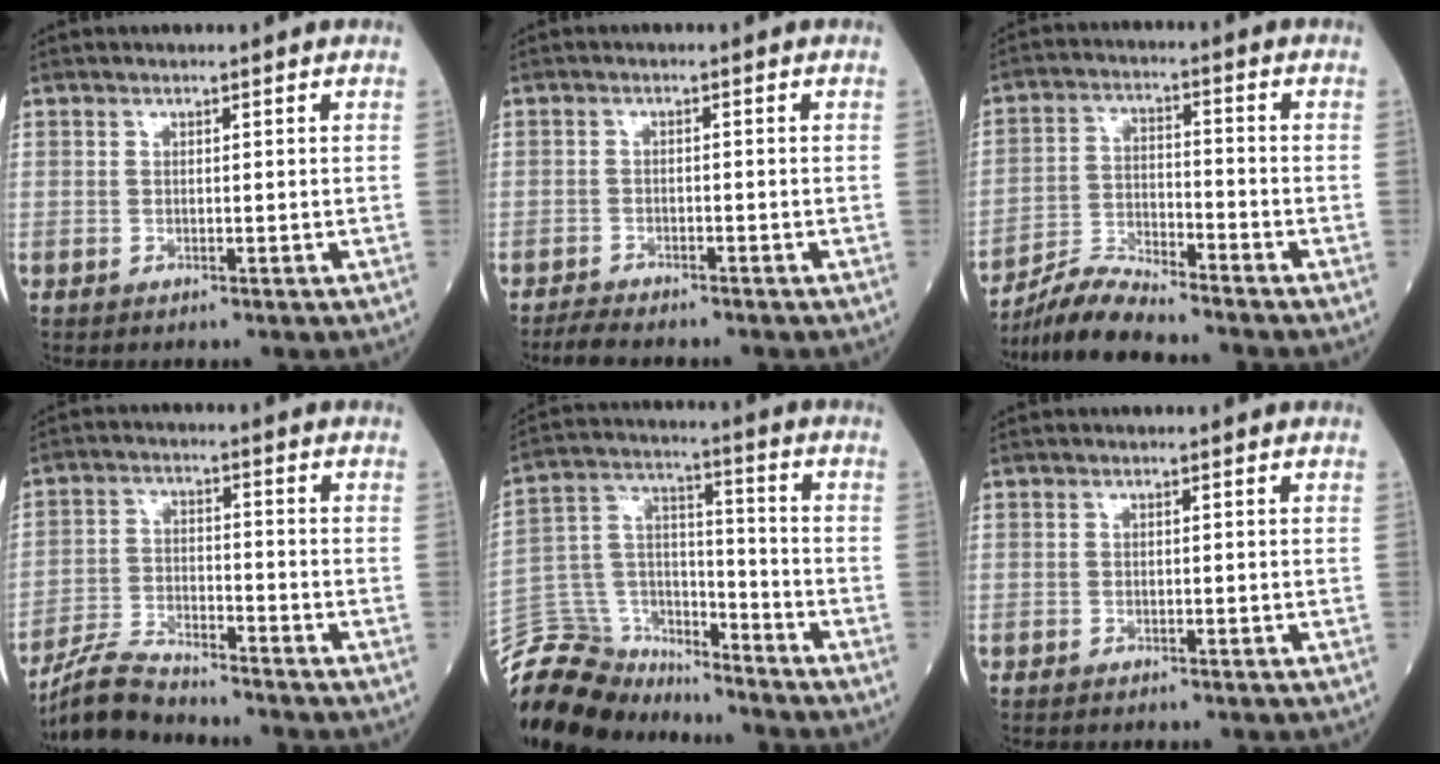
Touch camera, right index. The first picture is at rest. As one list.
[{"total": 3.3, "force": [-3.1, 0.5, 1.1], "torque": [-0.024, -0.010, -0.053]}, {"total": 7.6, "force": [-7.3, 0.0, 2.2], "torque": [-0.050, -0.010, -0.139]}, {"total": 8.0, "force": [-7.6, 0.7, 2.2], "torque": [-0.047, -0.014, -0.144]}, {"total": 15.7, "force": [-14.9, 4.6, 1.7], "torque": [-0.042, 0.053, -0.264]}, {"total": 0.8, "force": [-0.7, 0.2, 0.3], "torque": [-0.009, -0.001, -0.012]}]